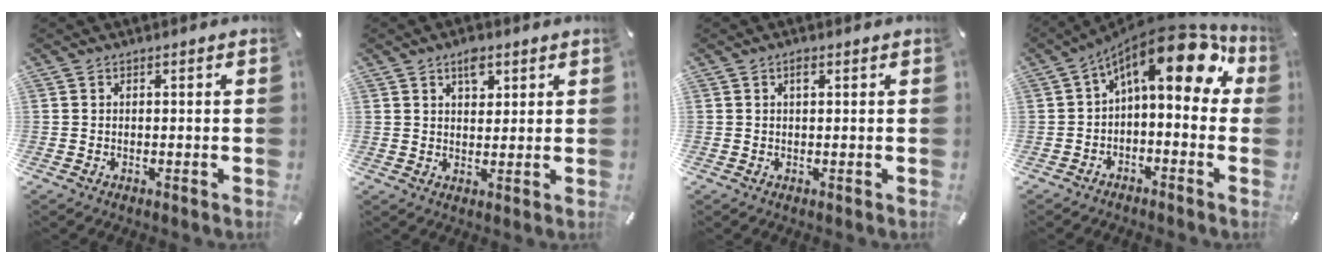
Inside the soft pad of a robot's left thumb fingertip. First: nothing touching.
{"total": 4.5, "force": [2.5, 2.6, 2.6], "torque": [-0.026, -0.008, 0.038]}
{"total": 1.4, "force": [0.5, 0.5, 1.2], "torque": [-0.025, 0.004, 0.007]}
{"total": 16.2, "force": [6.5, 7.2, 13.0], "torque": [-0.186, -0.045, 0.105]}